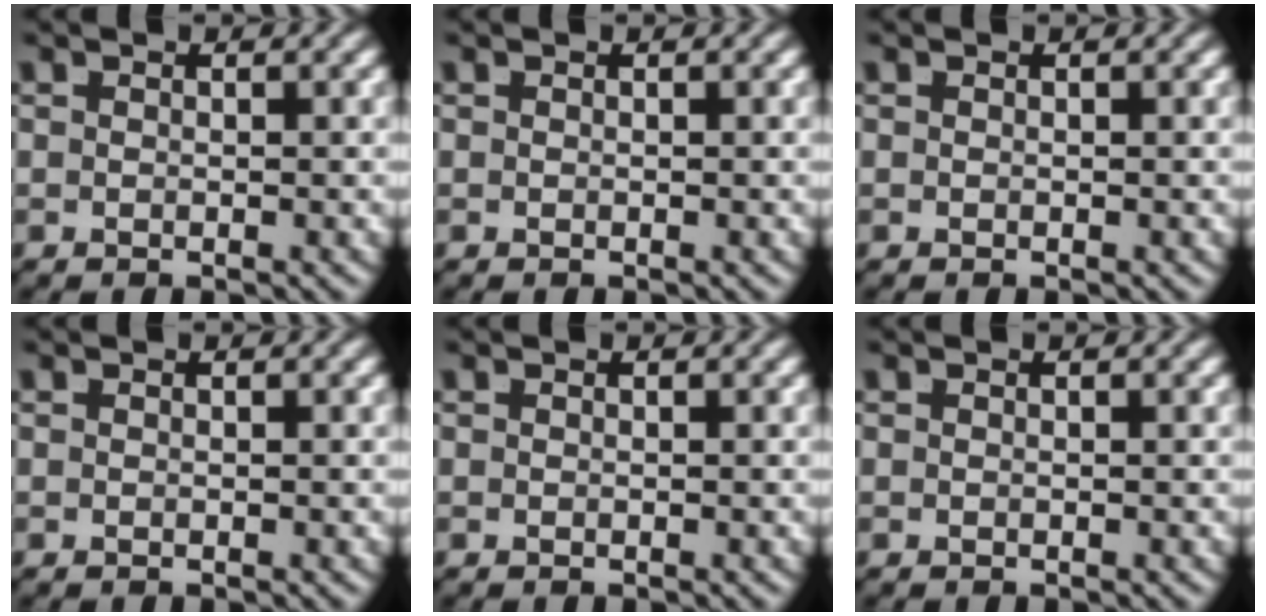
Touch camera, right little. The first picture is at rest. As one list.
[{"total": 0.0}, {"total": 0.0}, {"total": 0.0}, {"total": 0.0}, {"total": 0.0}]